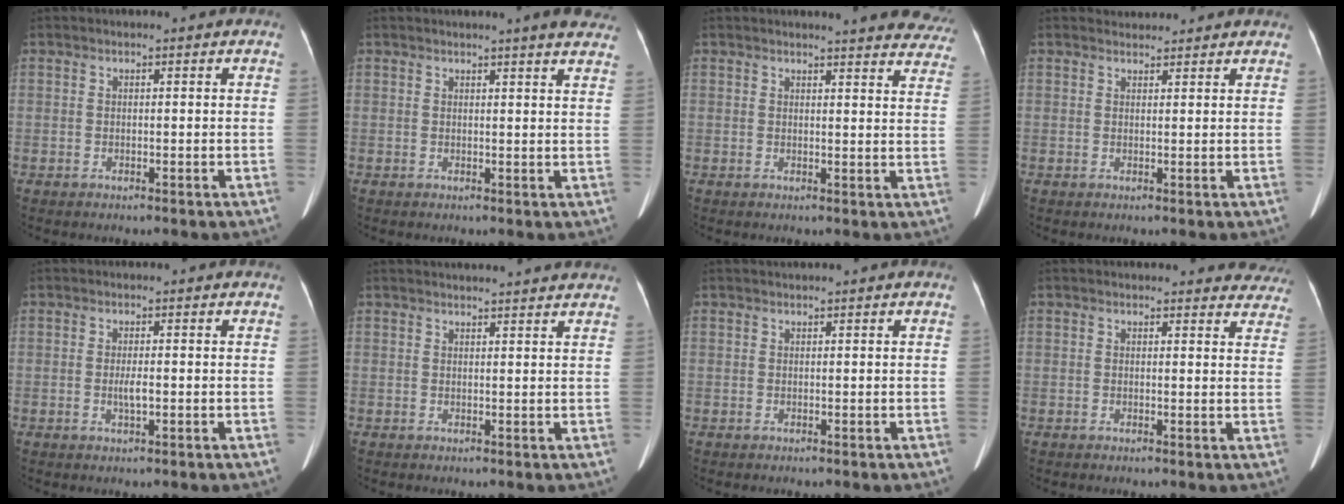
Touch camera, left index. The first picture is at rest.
{"total": 7.4, "force": [6.6, 0.1, 3.3], "torque": [-0.031, -0.007, 0.052]}
{"total": 13.4, "force": [12.8, 2.0, 3.6], "torque": [-0.011, -0.059, 0.112]}
{"total": 2.7, "force": [2.6, 0.7, -0.1], "torque": [-0.003, 0.018, 0.033]}
{"total": 1.7, "force": [-0.3, 0.3, 1.7], "torque": [-0.033, -0.001, -0.004]}
{"total": 10.6, "force": [10.2, 0.4, 2.9], "torque": [-0.029, 0.023, 0.108]}
{"total": 1.0, "force": [1.0, -0.2, 0.4], "torque": [-0.005, 0.017, 0.023]}
{"total": 8.7, "force": [8.4, 2.5, 0.4], "torque": [0.041, -0.022, 0.052]}